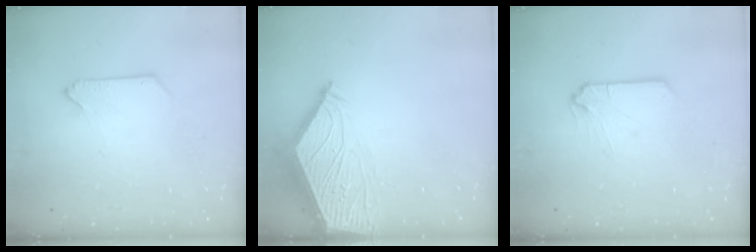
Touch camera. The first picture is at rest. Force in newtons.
{"total": 6.2, "press": 6.1, "slide": 0.9}
{"total": 0.8, "press": 0.8, "slide": 0.2}